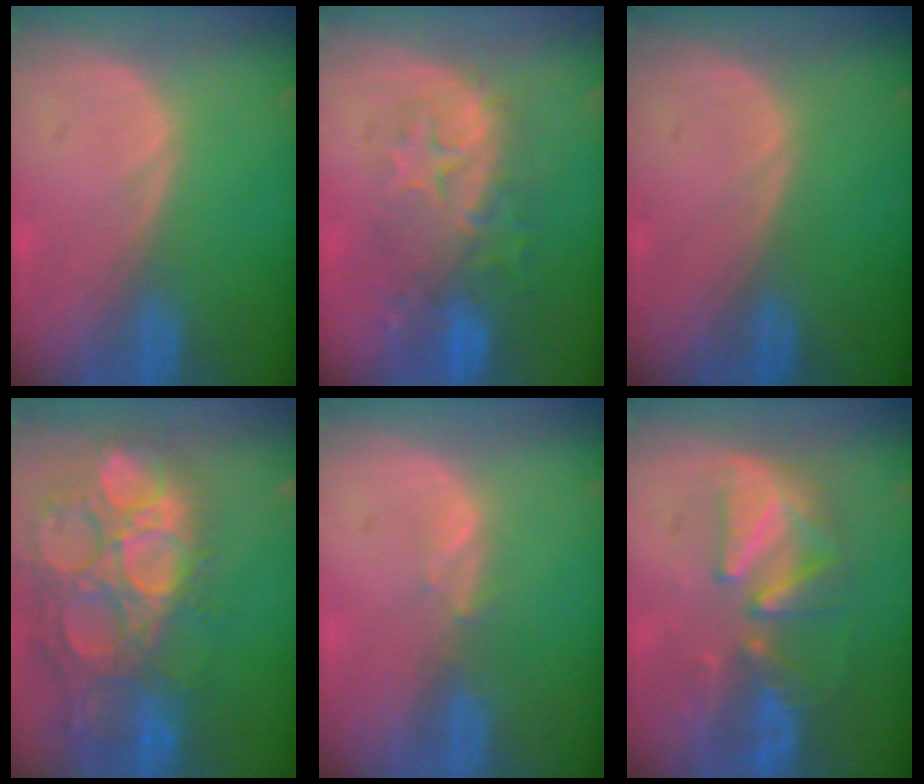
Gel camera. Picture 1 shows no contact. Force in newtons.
{"total": 9.8, "press": 8.8, "slide": 4.3}
{"total": 0.0}
{"total": 15.8, "press": 13.1, "slide": 8.9}
{"total": 1.4, "press": 1.2, "slide": 0.6}
{"total": 8.3, "press": 8.1, "slide": 2.0}